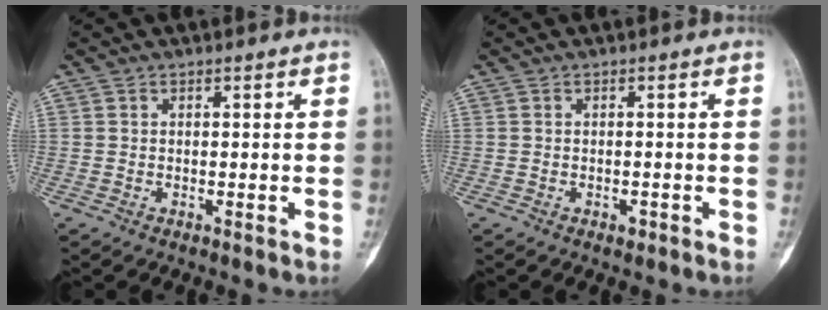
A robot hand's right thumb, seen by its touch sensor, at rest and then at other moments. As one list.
[{"total": 1.0, "force": [-0.6, 0.6, 0.6], "torque": [-0.007, 0.003, -0.008]}]